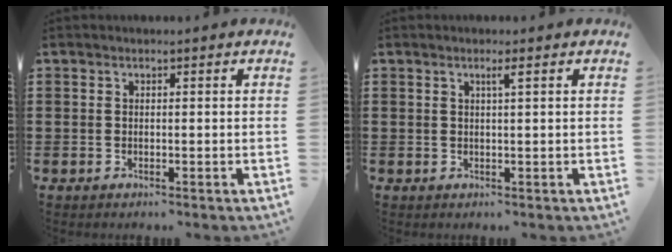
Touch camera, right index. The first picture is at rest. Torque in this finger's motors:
{"motor_torque": [0.21, -0.16, 0.03, 0.03]}